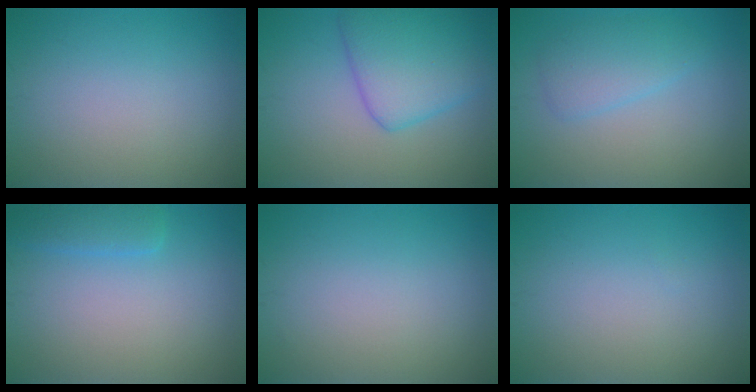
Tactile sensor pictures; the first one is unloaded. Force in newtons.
{"total": 5.8, "press": 5.8, "slide": 0.4}
{"total": 2.6, "press": 2.6, "slide": 0.1}
{"total": 2.0, "press": 1.9, "slide": 0.3}
{"total": 0.0}
{"total": 0.0}